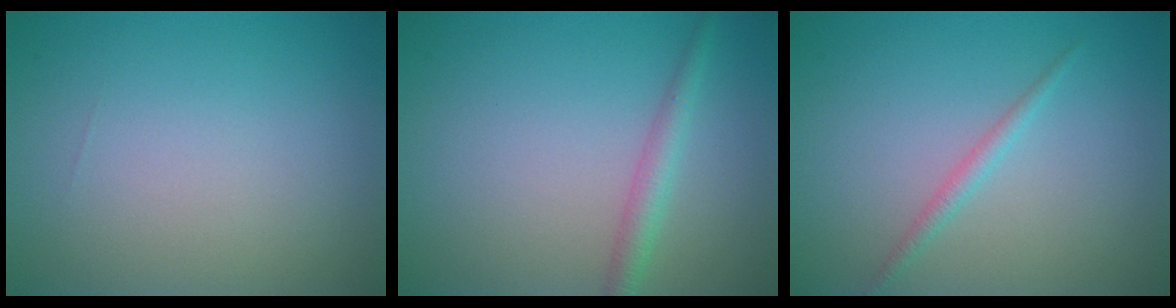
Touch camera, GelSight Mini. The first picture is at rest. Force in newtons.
{"total": 2.0, "press": 2.0, "slide": 0.0}
{"total": 1.2, "press": 1.2, "slide": 0.0}